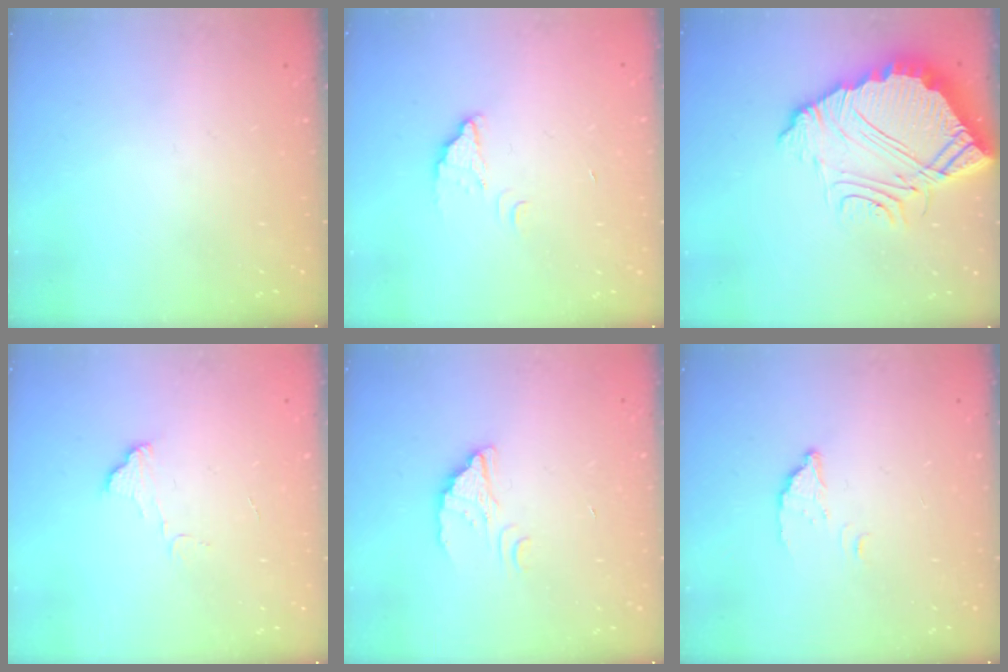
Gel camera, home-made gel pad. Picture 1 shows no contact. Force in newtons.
{"total": 2.1, "press": 2.1, "slide": 0.1}
{"total": 14.7, "press": 14.6, "slide": 1.3}
{"total": 5.7, "press": 5.7, "slide": 0.4}
{"total": 2.4, "press": 2.4, "slide": 0.0}
{"total": 3.2, "press": 3.2, "slide": 0.1}